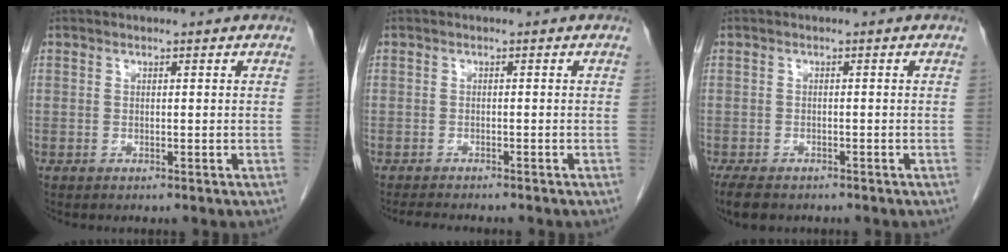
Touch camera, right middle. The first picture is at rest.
{"total": 5.1, "force": [-4.6, 0.7, 2.3], "torque": [-0.032, -0.012, -0.065]}
{"total": 5.7, "force": [-4.5, 2.2, 2.7], "torque": [-0.046, -0.013, -0.067]}